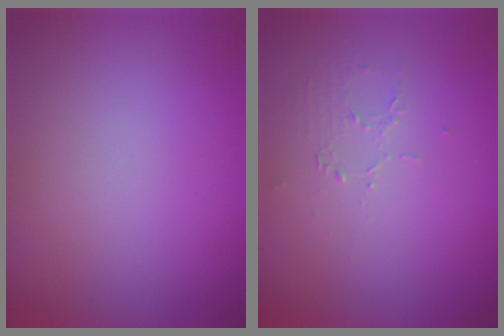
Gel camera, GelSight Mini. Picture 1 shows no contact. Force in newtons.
{"total": 1.0, "press": 0.5, "slide": 0.9}